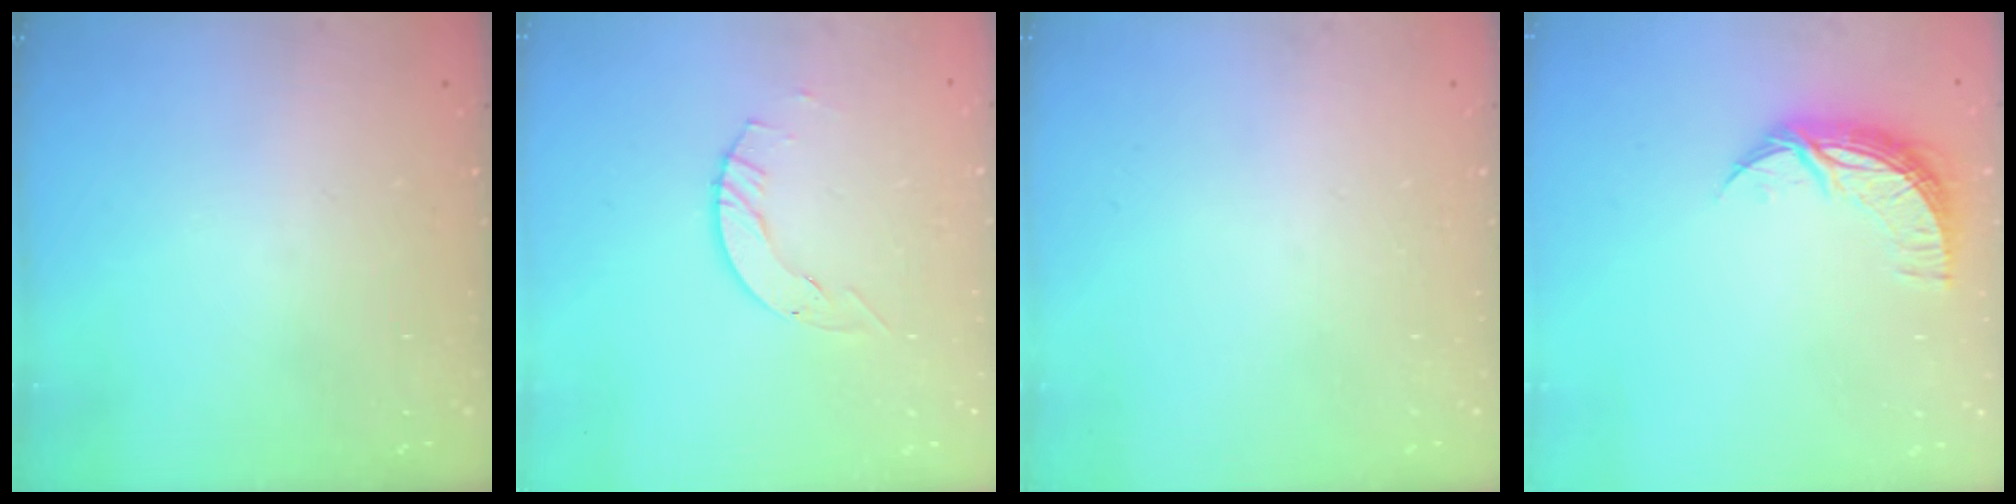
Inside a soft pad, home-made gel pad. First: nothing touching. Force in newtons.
{"total": 2.1, "press": 2.1, "slide": 0.3}
{"total": 0.0}
{"total": 9.7, "press": 9.7, "slide": 0.4}